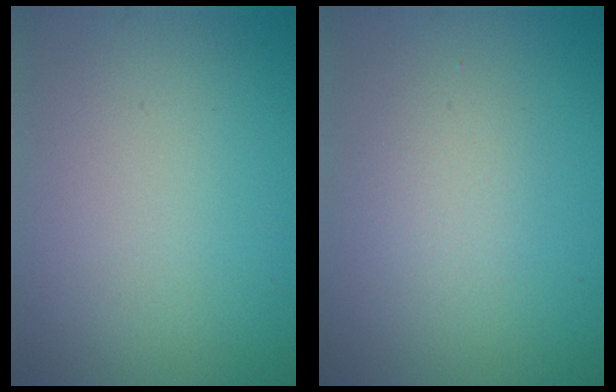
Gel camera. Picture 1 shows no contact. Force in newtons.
{"total": 1.6, "press": 1.6, "slide": 0.1}